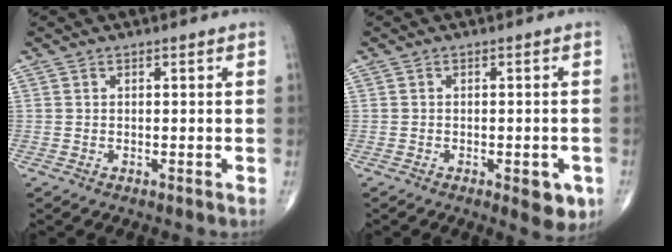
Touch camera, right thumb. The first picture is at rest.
{"total": 5.1, "force": [-2.1, 2.1, 4.1], "torque": [-0.033, 0.000, -0.021]}